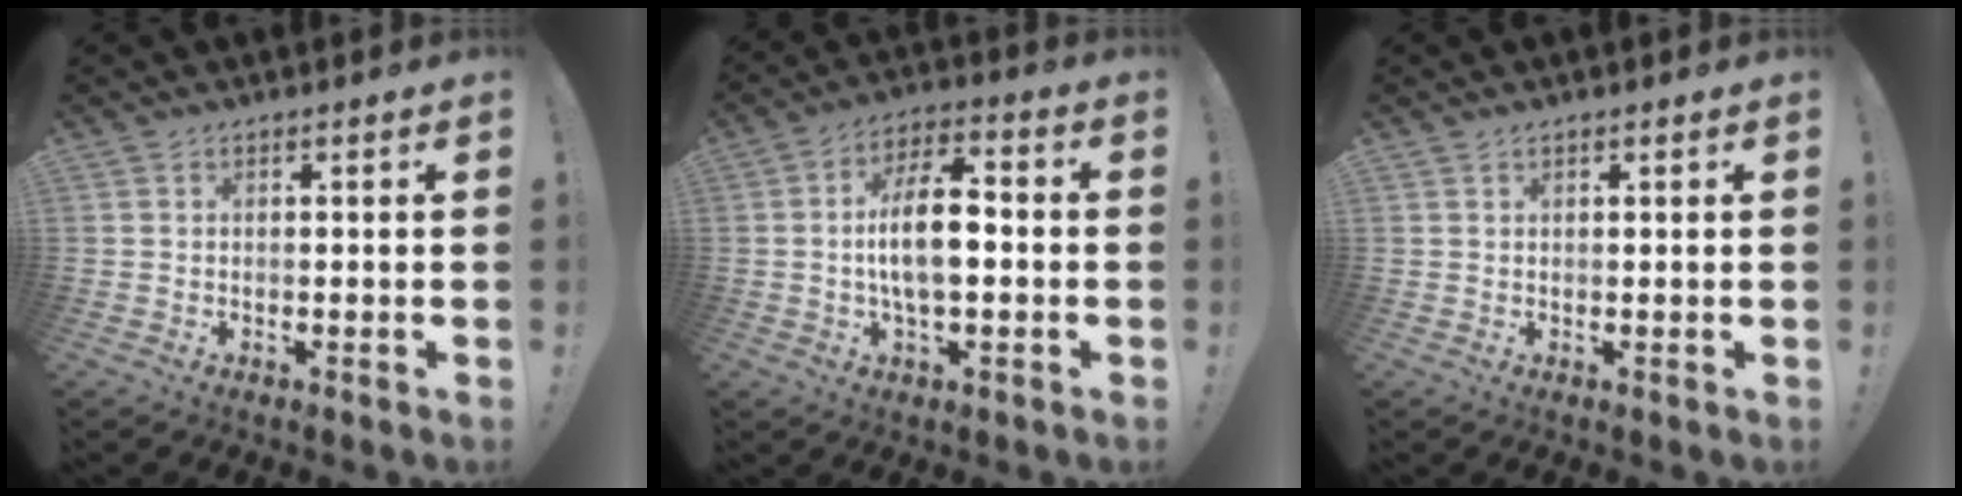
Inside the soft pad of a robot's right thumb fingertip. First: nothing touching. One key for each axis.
{"total": 11.0, "fx": -1.1, "fy": 4.8, "fz": 9.8, "tx": -0.172, "ty": 0.008, "tz": -0.023}
{"total": 0.7, "fx": 0.6, "fy": 0.2, "fz": 0.3, "tx": -0.012, "ty": 0.002, "tz": 0.012}